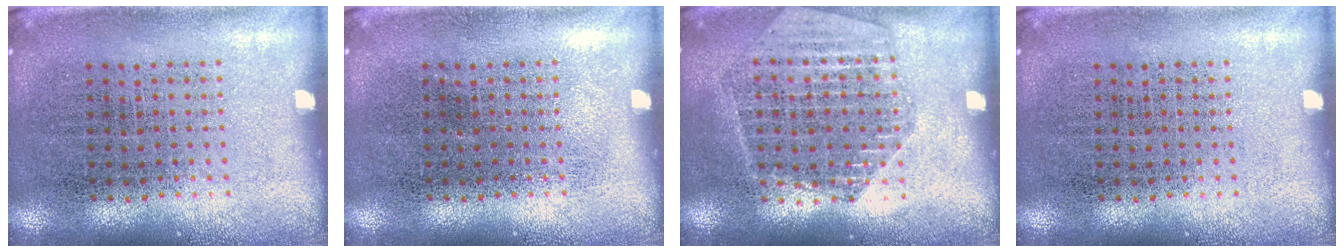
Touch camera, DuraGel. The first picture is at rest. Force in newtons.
{"total": 0.0}
{"total": 1.7, "press": 1.6, "slide": 0.3}
{"total": 0.0}